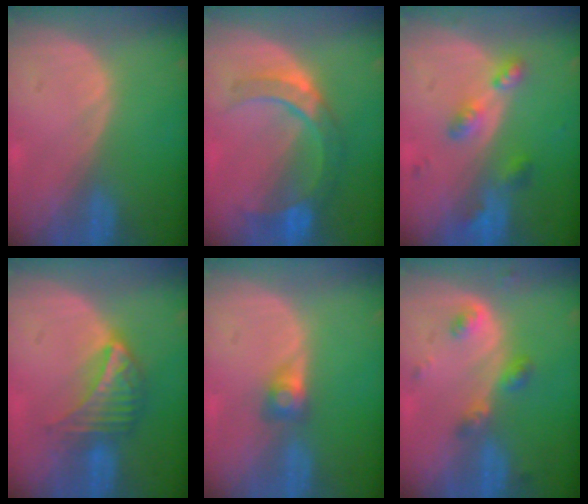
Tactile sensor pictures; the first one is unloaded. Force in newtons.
{"total": 7.2, "press": 7.2, "slide": 0.8}
{"total": 5.2, "press": 4.8, "slide": 1.8}
{"total": 7.3, "press": 6.3, "slide": 3.5}
{"total": 2.6, "press": 2.4, "slide": 1.0}
{"total": 4.5, "press": 4.0, "slide": 2.0}